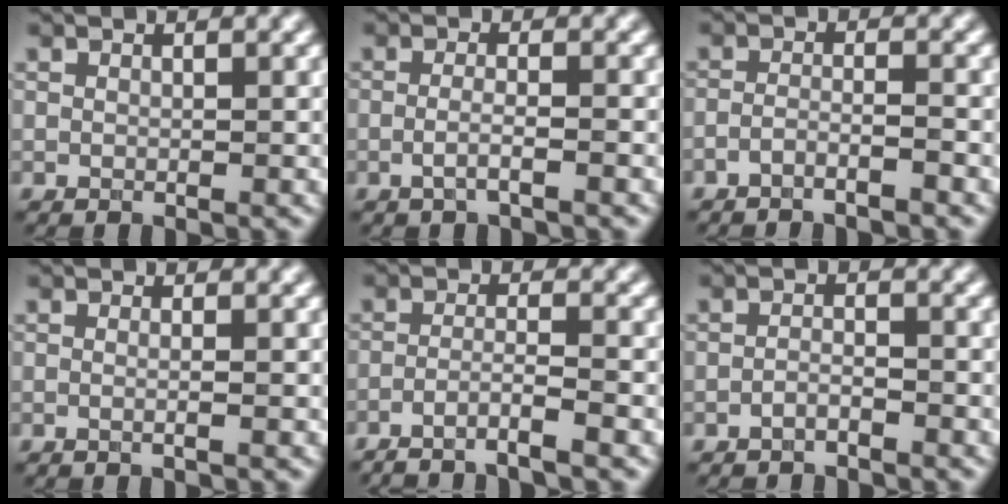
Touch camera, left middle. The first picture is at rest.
{"total": 1.7, "force": [-0.7, 0.4, 1.5], "torque": [-0.027, -0.001, -0.020]}
{"total": 1.9, "force": [-1.6, 0.2, 1.0], "torque": [-0.016, -0.001, -0.037]}
{"total": 1.8, "force": [0.1, 0.9, 1.6], "torque": [-0.003, -0.009, -0.024]}
{"total": 3.3, "force": [-2.4, 0.2, 2.3], "torque": [-0.027, 0.004, -0.059]}
{"total": 1.2, "force": [-1.1, 0.2, 0.5], "torque": [-0.011, 0.002, -0.022]}